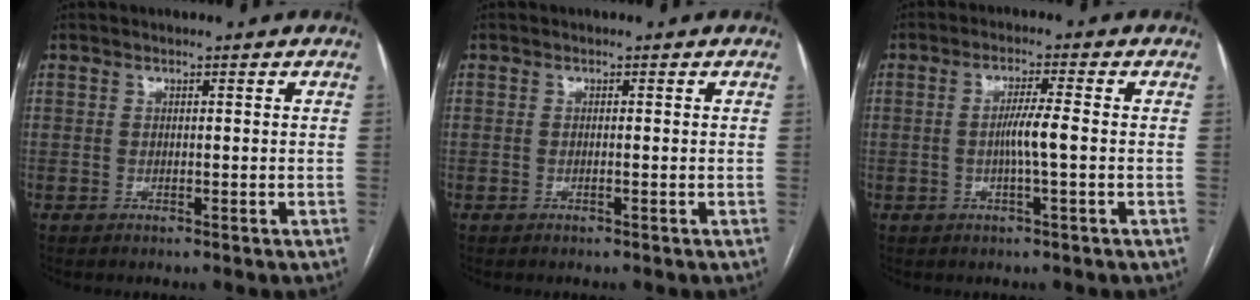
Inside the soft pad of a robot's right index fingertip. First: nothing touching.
{"total": 0.0}
{"total": 4.1, "force": [-0.6, -0.2, 4.1], "torque": [-0.075, 0.001, -0.010]}